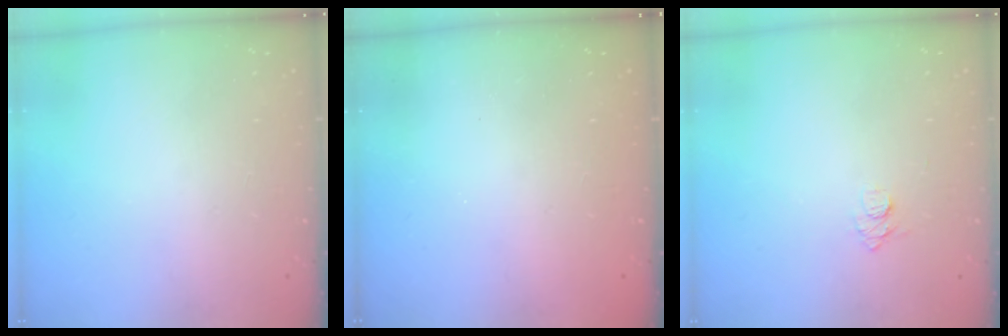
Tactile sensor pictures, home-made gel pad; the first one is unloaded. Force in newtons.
{"total": 2.4, "press": 2.2, "slide": 0.8}
{"total": 6.4, "press": 6.4, "slide": 0.7}